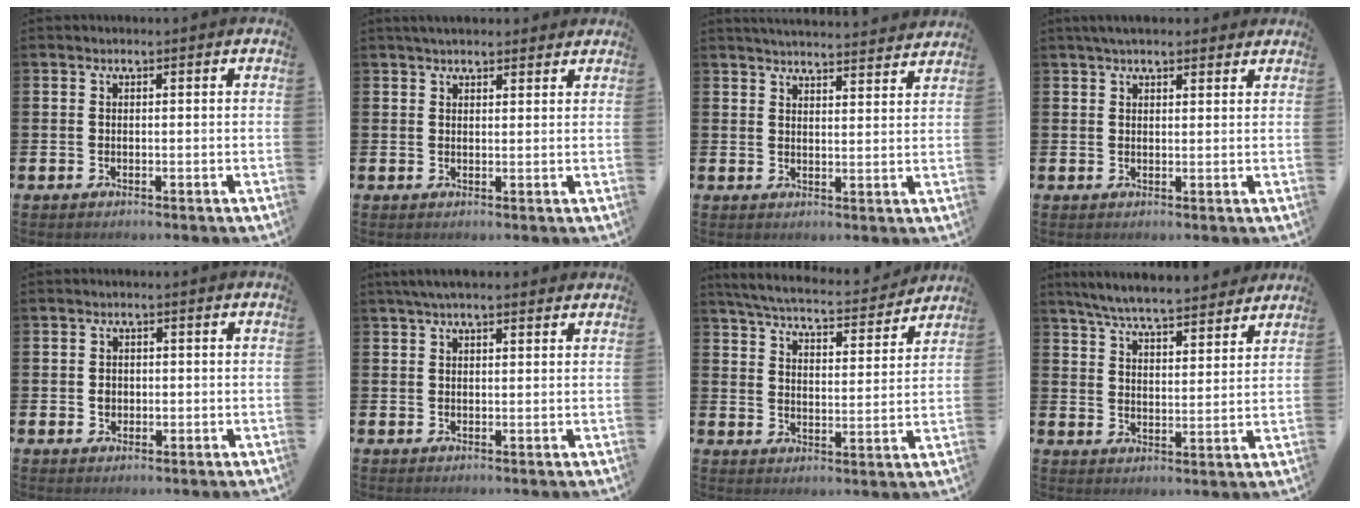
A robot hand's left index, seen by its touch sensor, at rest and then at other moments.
{"total": 2.9, "force": [2.7, 0.7, 0.6], "torque": [-0.008, -0.007, 0.048]}
{"total": 4.3, "force": [4.3, -0.3, 0.2], "torque": [-0.011, -0.032, 0.075]}
{"total": 3.1, "force": [2.8, 0.8, 1.0], "torque": [-0.023, -0.003, 0.051]}
{"total": 1.6, "force": [0.1, 1.4, 0.8], "torque": [0.000, 0.003, -0.005]}
{"total": 3.1, "force": [2.4, 0.8, 1.7], "torque": [-0.036, 0.002, 0.044]}
{"total": 5.9, "force": [5.7, 0.7, 1.6], "torque": [-0.059, -0.040, 0.096]}
{"total": 7.0, "force": [6.7, 0.7, 1.9], "torque": [-0.057, -0.039, 0.120]}